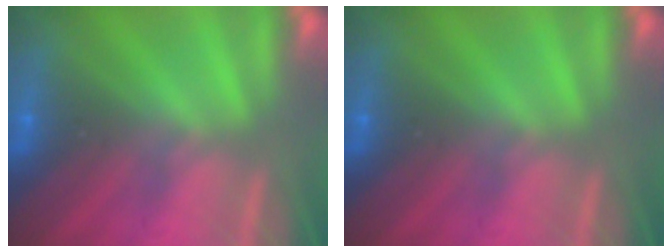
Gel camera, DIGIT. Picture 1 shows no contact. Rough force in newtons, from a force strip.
{"total": 0.0}